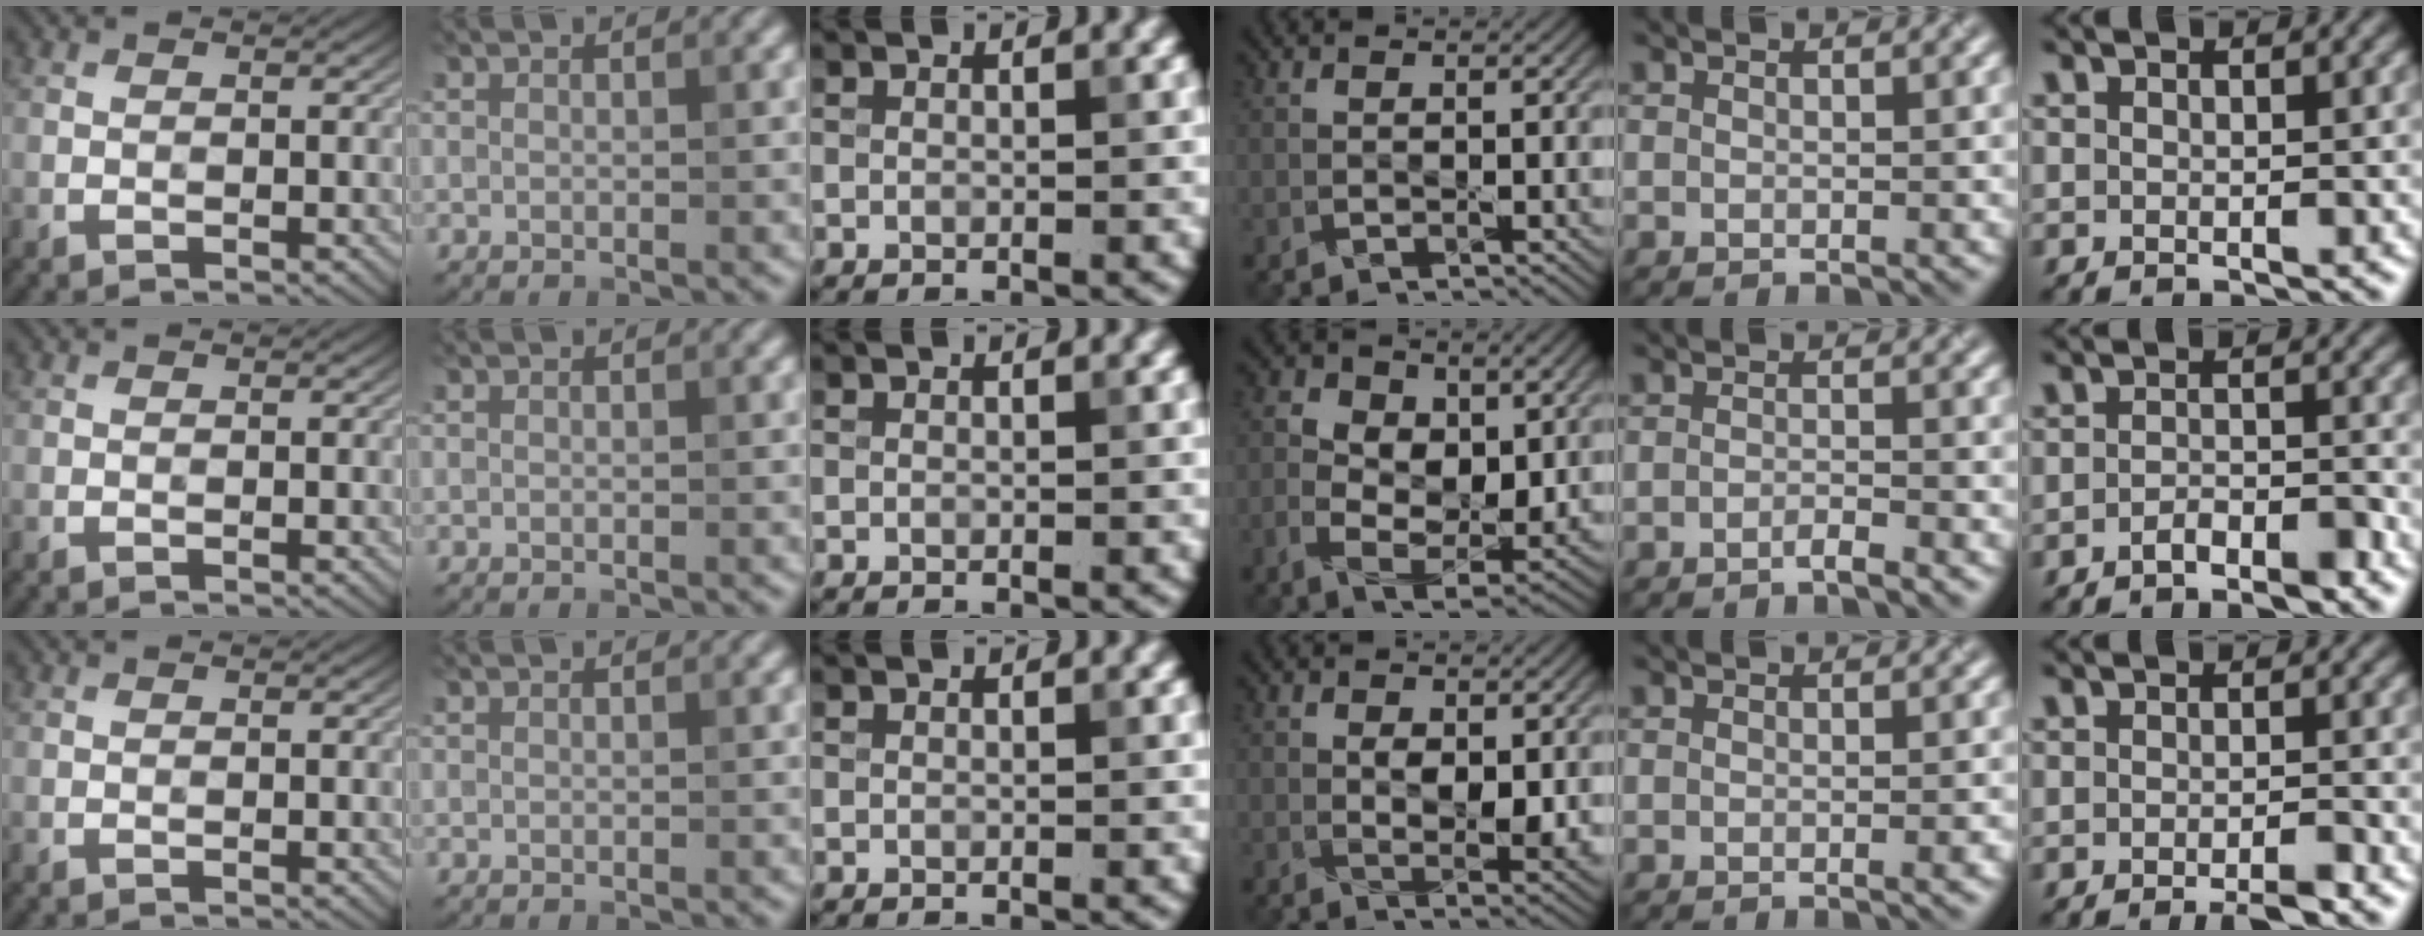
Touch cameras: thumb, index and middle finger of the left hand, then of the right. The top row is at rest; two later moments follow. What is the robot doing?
{"motion": "squeeze", "object": "air blower"}